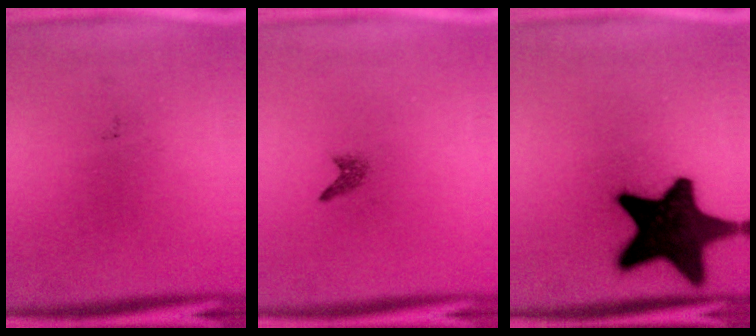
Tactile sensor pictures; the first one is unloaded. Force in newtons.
{"total": 0.9}
{"total": 19.2}